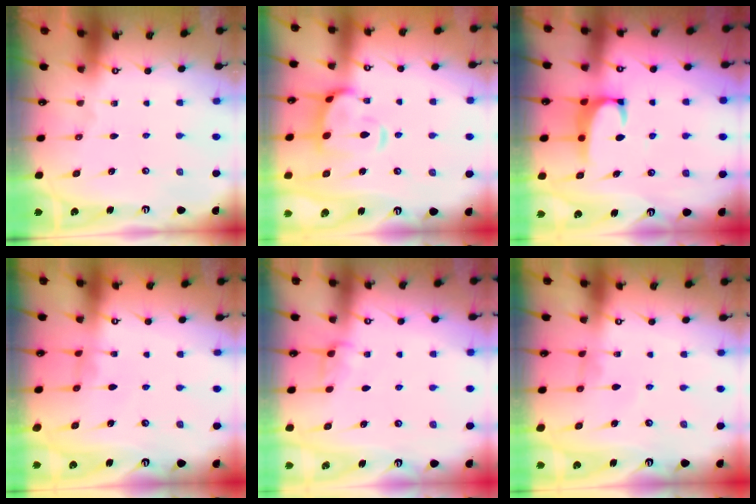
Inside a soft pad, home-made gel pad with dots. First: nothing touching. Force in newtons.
{"total": 5.0, "press": 5.0, "slide": 0.7}
{"total": 2.0, "press": 1.9, "slide": 0.6}
{"total": 1.8, "press": 1.8, "slide": 0.3}
{"total": 2.1, "press": 2.0, "slide": 0.6}
{"total": 0.7, "press": 0.6, "slide": 0.3}